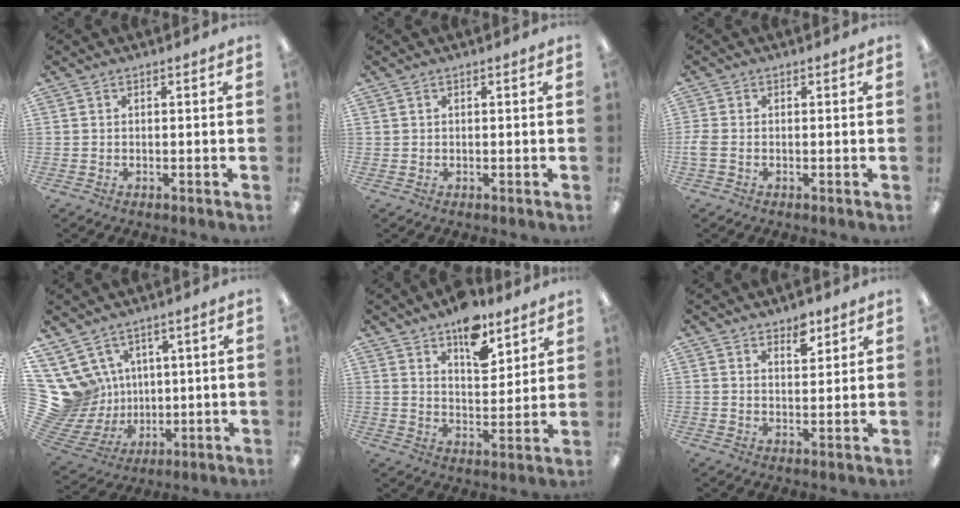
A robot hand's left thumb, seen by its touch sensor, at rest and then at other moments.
{"total": 0.8, "force": [0.4, 0.6, 0.0], "torque": [0.001, 0.002, 0.008]}
{"total": 2.3, "force": [-0.4, 1.5, 1.7], "torque": [-0.037, 0.001, -0.007]}
{"total": 14.9, "force": [4.6, 13.1, 5.4], "torque": [-0.178, -0.036, 0.100]}
{"total": 11.0, "force": [8.1, 5.1, 5.5], "torque": [-0.061, -0.051, 0.138]}
{"total": 4.8, "force": [3.6, 2.3, 2.1], "torque": [-0.008, -0.023, 0.059]}